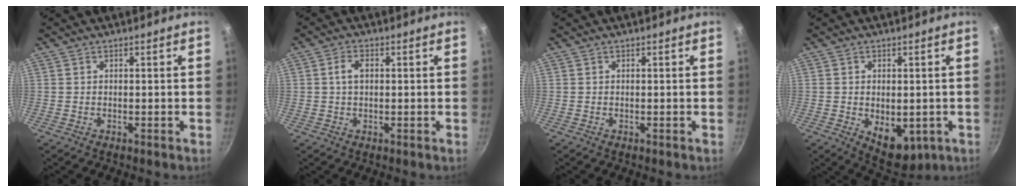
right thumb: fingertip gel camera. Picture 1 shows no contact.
{"total": 2.8, "force": [0.4, 1.6, 2.2], "torque": [-0.035, 0.006, 0.008]}
{"total": 0.0}
{"total": 8.7, "force": [-1.8, 5.4, 6.6], "torque": [-0.072, -0.010, -0.008]}